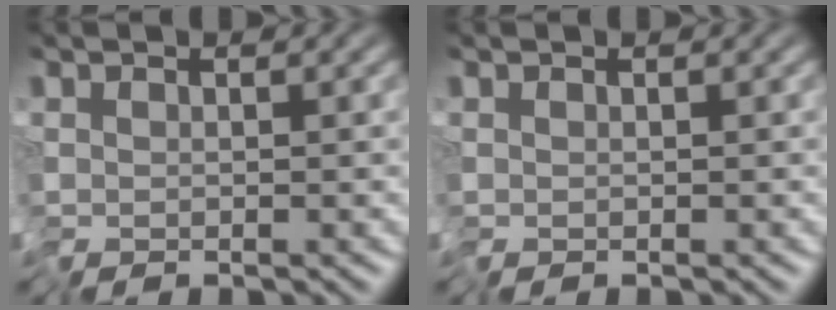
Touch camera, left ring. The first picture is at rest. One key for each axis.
{"total": 0.0}